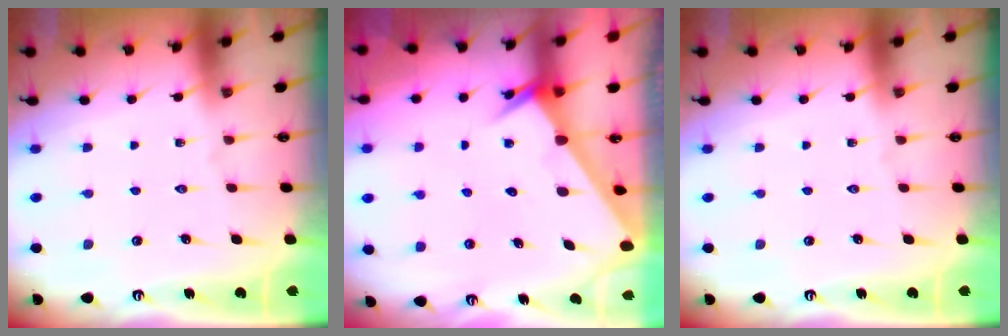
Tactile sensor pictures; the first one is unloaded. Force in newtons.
{"total": 2.6, "press": 2.6, "slide": 0.1}
{"total": 0.0}